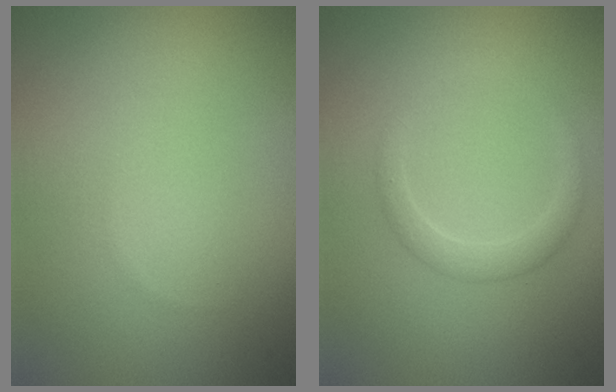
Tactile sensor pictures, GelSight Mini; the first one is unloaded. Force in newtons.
{"total": 1.7, "press": 1.7, "slide": 0.0}